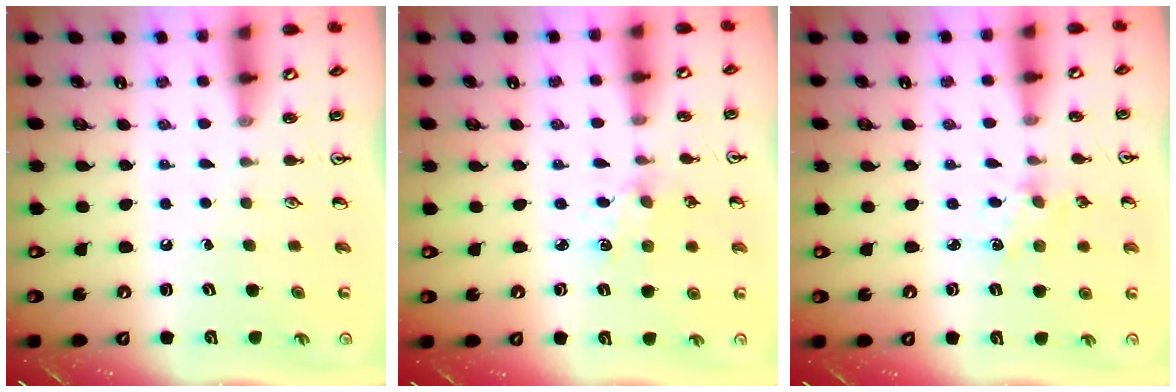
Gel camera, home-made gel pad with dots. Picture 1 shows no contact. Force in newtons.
{"total": 1.8, "press": 1.8, "slide": 0.3}
{"total": 1.8, "press": 1.7, "slide": 0.3}